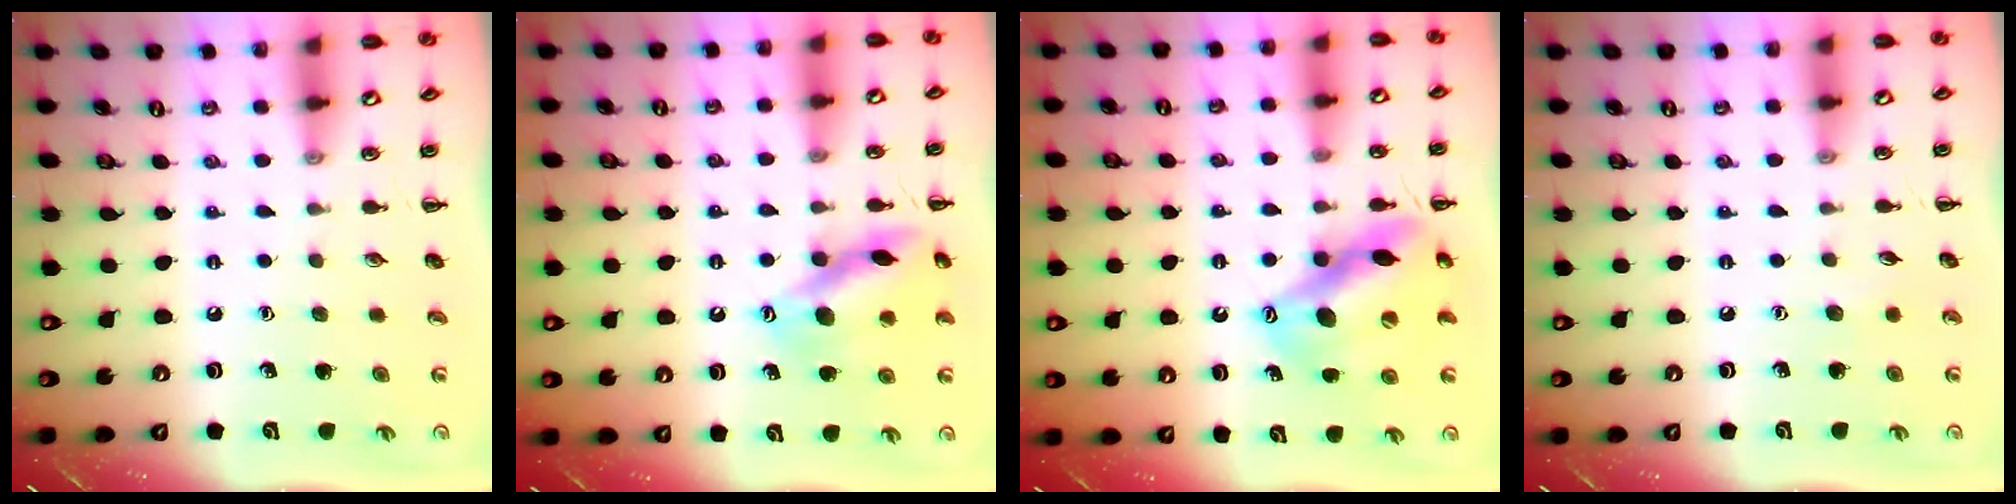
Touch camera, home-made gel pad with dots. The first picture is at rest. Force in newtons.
{"total": 14.7, "press": 14.6, "slide": 1.4}
{"total": 14.5, "press": 13.9, "slide": 4.3}
{"total": 3.4, "press": 3.2, "slide": 1.0}